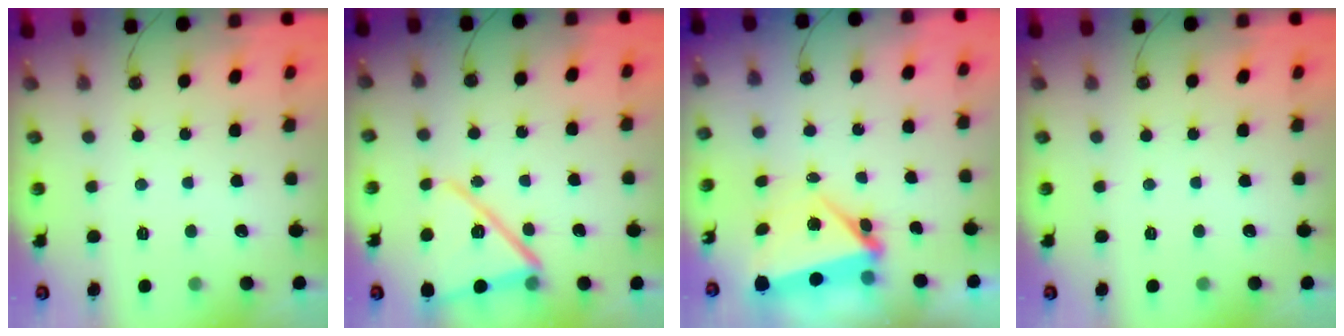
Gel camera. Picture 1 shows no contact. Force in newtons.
{"total": 16.0, "press": 14.6, "slide": 6.4}
{"total": 6.5, "press": 6.4, "slide": 1.3}
{"total": 0.0}